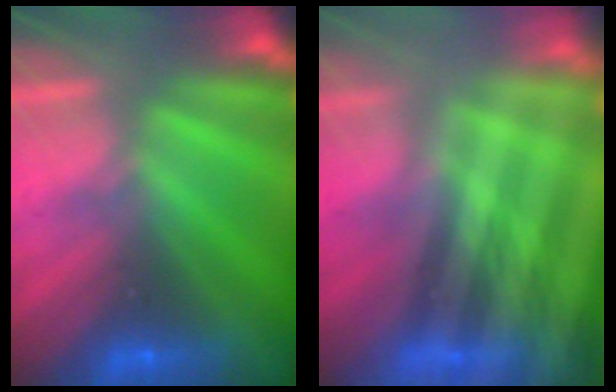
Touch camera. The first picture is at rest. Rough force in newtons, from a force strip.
{"total": 5.6}